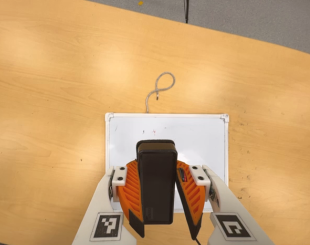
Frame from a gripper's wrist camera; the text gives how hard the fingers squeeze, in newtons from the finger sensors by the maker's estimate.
{"total": 9.8, "left": 8.8, "right": 10.8}